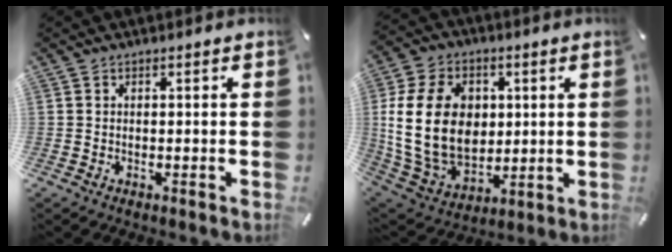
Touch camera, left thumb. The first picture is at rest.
{"total": 19.2, "force": [2.5, 14.7, 12.1], "torque": [-0.259, -0.004, 0.046]}